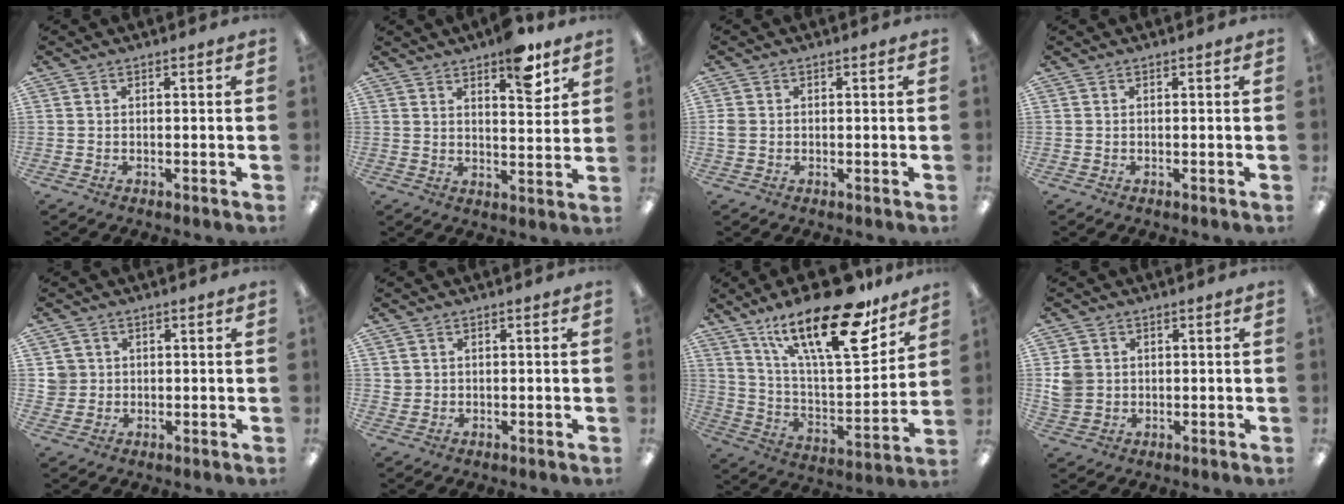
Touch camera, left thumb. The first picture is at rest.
{"total": 9.0, "force": [6.3, 3.2, 5.6], "torque": [-0.060, -0.039, 0.102]}
{"total": 1.9, "force": [0.0, 1.7, 0.9], "torque": [-0.017, 0.004, -0.001]}
{"total": 0.0}
{"total": 3.5, "force": [0.7, 3.5, 0.3], "torque": [-0.007, 0.003, 0.012]}
{"total": 1.5, "force": [0.6, 1.4, 0.1], "torque": [-0.004, 0.002, 0.012]}
{"total": 26.2, "force": [16.8, 8.6, 18.1], "torque": [-0.278, -0.098, 0.281]}
{"total": 5.0, "force": [0.7, 4.7, 1.4], "torque": [-0.017, 0.006, 0.014]}